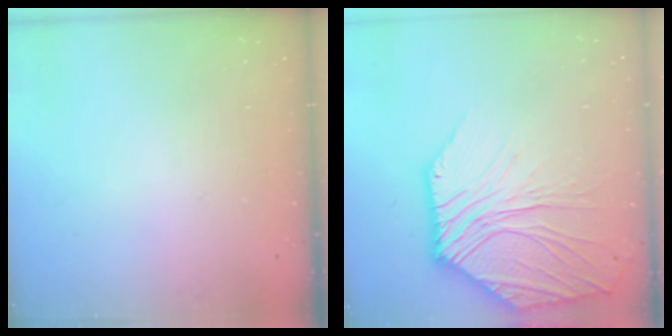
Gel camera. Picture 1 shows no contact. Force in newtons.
{"total": 12.2, "press": 12.0, "slide": 1.9}